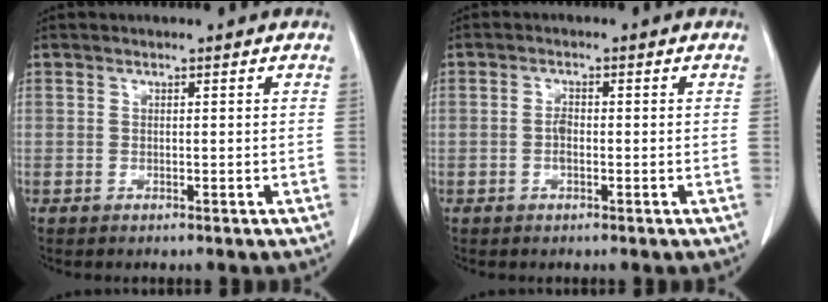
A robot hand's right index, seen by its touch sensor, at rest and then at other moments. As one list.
[{"total": 1.6, "force": [-0.4, 0.7, 1.4], "torque": [-0.028, 0.003, -0.007]}]